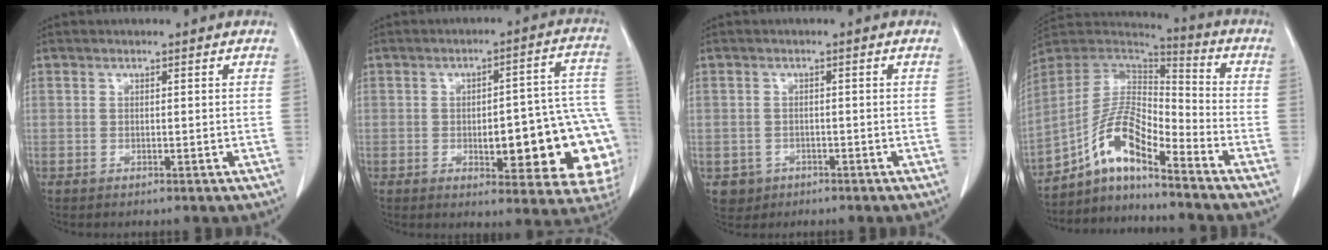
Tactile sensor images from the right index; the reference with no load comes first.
{"total": 19.5, "force": [-4.3, 5.4, 18.2], "torque": [-0.137, 0.040, -0.030]}
{"total": 2.9, "force": [-1.3, 2.6, 0.2], "torque": [0.000, 0.009, -0.016]}
{"total": 11.4, "force": [-7.7, 2.3, 8.1], "torque": [-0.162, 0.025, -0.141]}